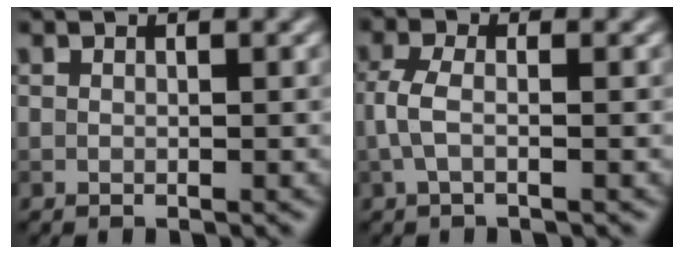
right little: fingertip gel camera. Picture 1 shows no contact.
{"total": 2.3, "force": [-0.4, 0.8, 2.1], "torque": [-0.050, 0.003, -0.013]}